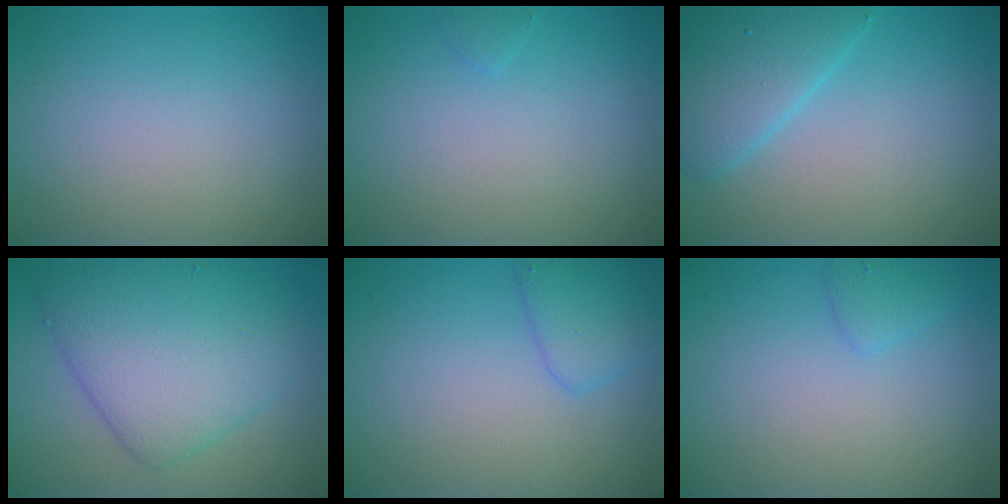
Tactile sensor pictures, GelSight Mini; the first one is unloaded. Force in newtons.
{"total": 0.5, "press": 0.5, "slide": 0.0}
{"total": 4.5, "press": 4.5, "slide": 0.2}
{"total": 7.6, "press": 7.6, "slide": 0.0}
{"total": 2.5, "press": 2.5, "slide": 0.2}
{"total": 1.1, "press": 1.1, "slide": 0.1}